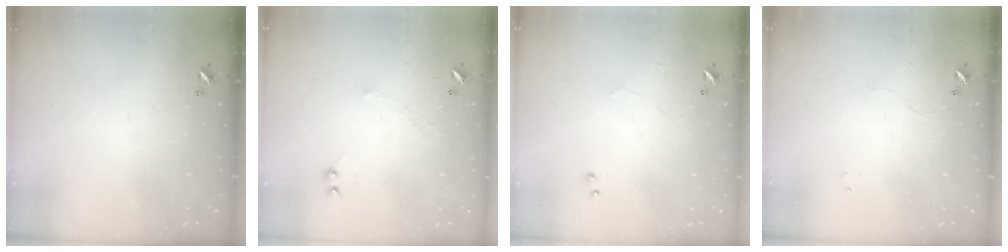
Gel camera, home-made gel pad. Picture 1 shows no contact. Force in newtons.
{"total": 0.9, "press": 0.3, "slide": 0.8}
{"total": 1.0, "press": 0.5, "slide": 0.8}
{"total": 1.2, "press": 1.1, "slide": 0.3}